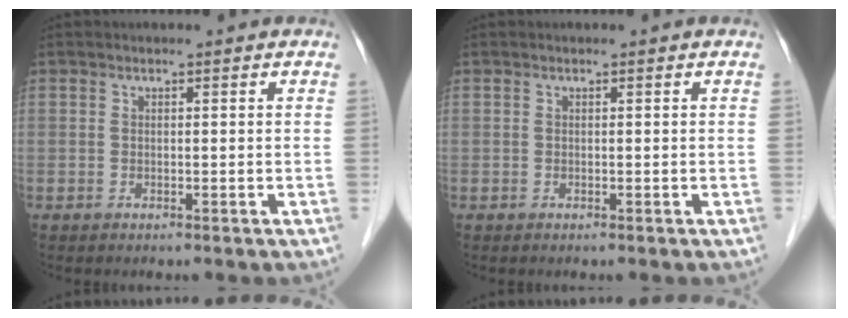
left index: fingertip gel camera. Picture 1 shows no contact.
{"total": 0.0}